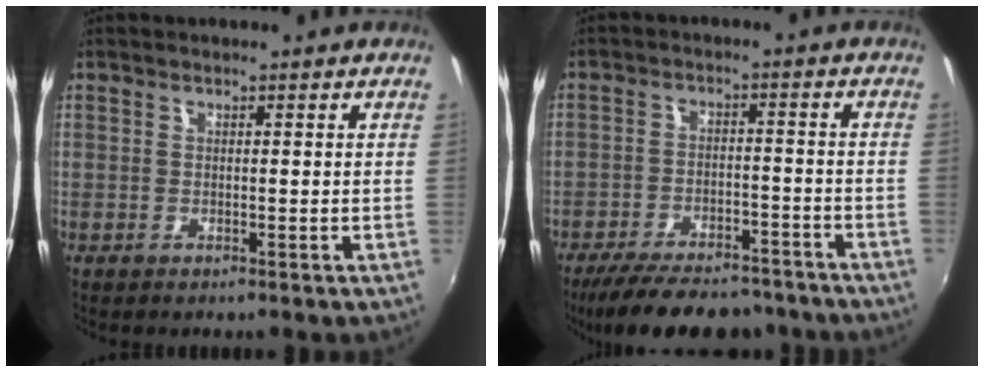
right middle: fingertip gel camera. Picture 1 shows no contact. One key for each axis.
{"total": 17.8, "fx": -14.8, "fy": 6.1, "fz": 7.9, "tx": -0.161, "ty": -0.007, "tz": -0.204}